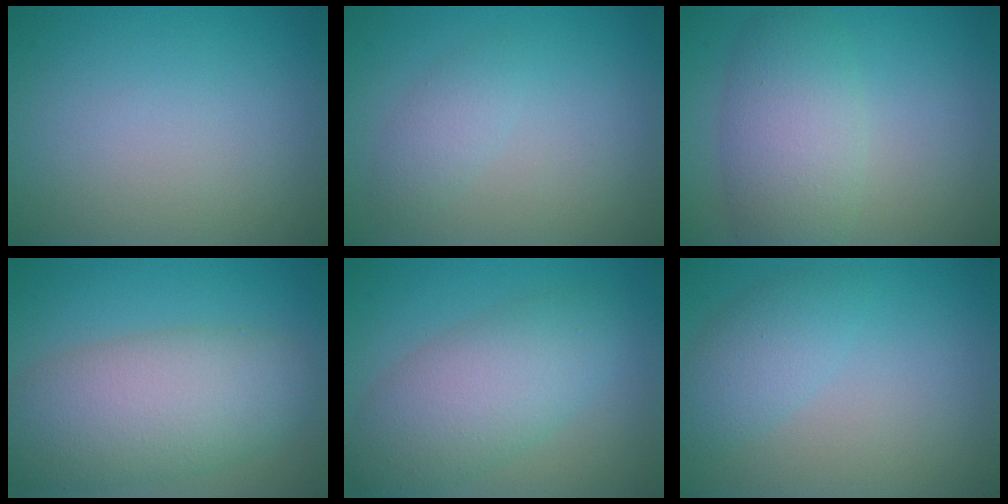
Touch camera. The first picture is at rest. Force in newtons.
{"total": 1.7, "press": 1.7, "slide": 0.0}
{"total": 5.4, "press": 5.4, "slide": 0.2}
{"total": 8.5, "press": 8.5, "slide": 0.2}
{"total": 6.5, "press": 6.5, "slide": 0.2}
{"total": 2.8, "press": 2.8, "slide": 0.1}